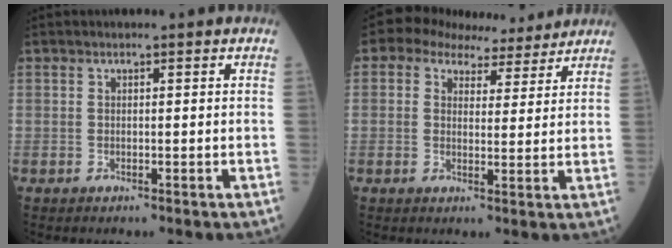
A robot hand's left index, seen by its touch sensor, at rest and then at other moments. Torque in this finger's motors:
{"motor_torque": [0.93, -0.99, 0.07, -0.01]}